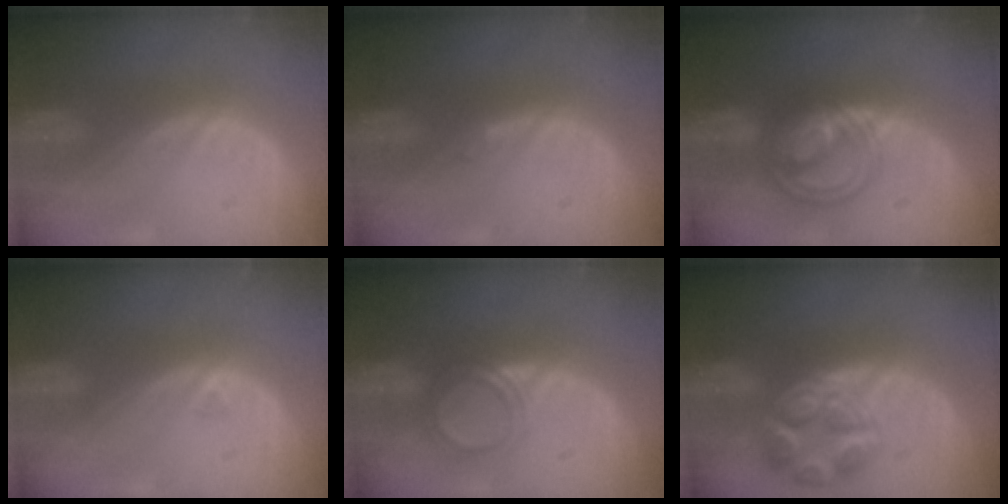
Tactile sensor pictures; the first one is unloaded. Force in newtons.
{"total": 0.6, "press": 0.5, "slide": 0.3}
{"total": 7.4, "press": 7.3, "slide": 0.4}
{"total": 0.5, "press": 0.5, "slide": 0.2}
{"total": 3.8, "press": 3.6, "slide": 1.3}
{"total": 7.8, "press": 7.0, "slide": 3.5}